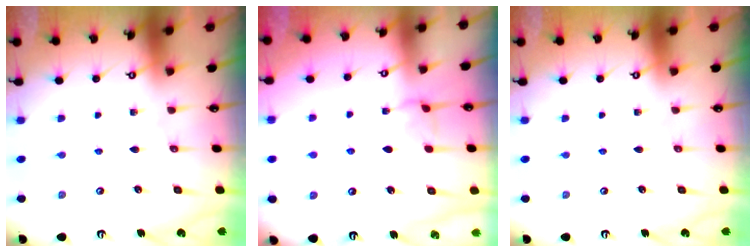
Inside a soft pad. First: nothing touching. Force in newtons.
{"total": 2.8, "press": 2.8, "slide": 0.4}
{"total": 0.0}